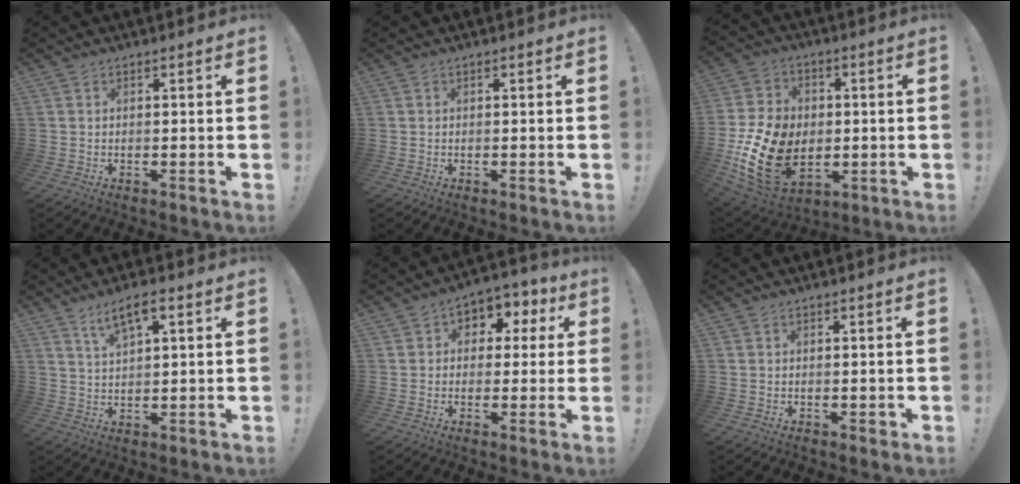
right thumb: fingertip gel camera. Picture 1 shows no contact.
{"total": 0.0}
{"total": 20.9, "force": [-4.6, 15.3, 13.5], "torque": [-0.260, 0.027, -0.064]}
{"total": 6.7, "force": [3.7, 2.3, 5.1], "torque": [-0.089, -0.010, 0.064]}
{"total": 6.2, "force": [0.3, 5.6, 2.5], "torque": [-0.018, 0.002, 0.006]}
{"total": 1.2, "force": [0.0, 0.9, 0.8], "torque": [-0.008, 0.002, 0.000]}